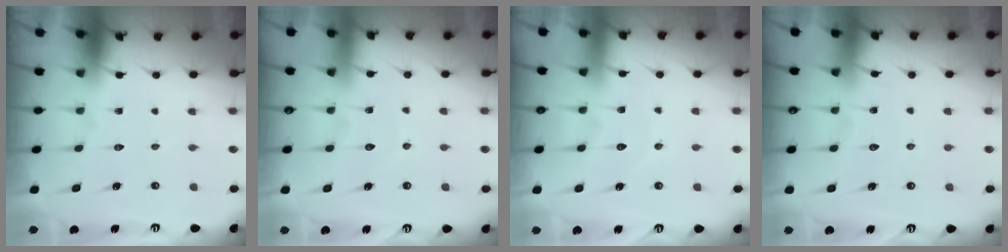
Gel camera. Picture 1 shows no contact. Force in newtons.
{"total": 3.3, "press": 3.3, "slide": 0.3}
{"total": 5.9, "press": 5.8, "slide": 0.6}
{"total": 3.5, "press": 3.4, "slide": 0.6}